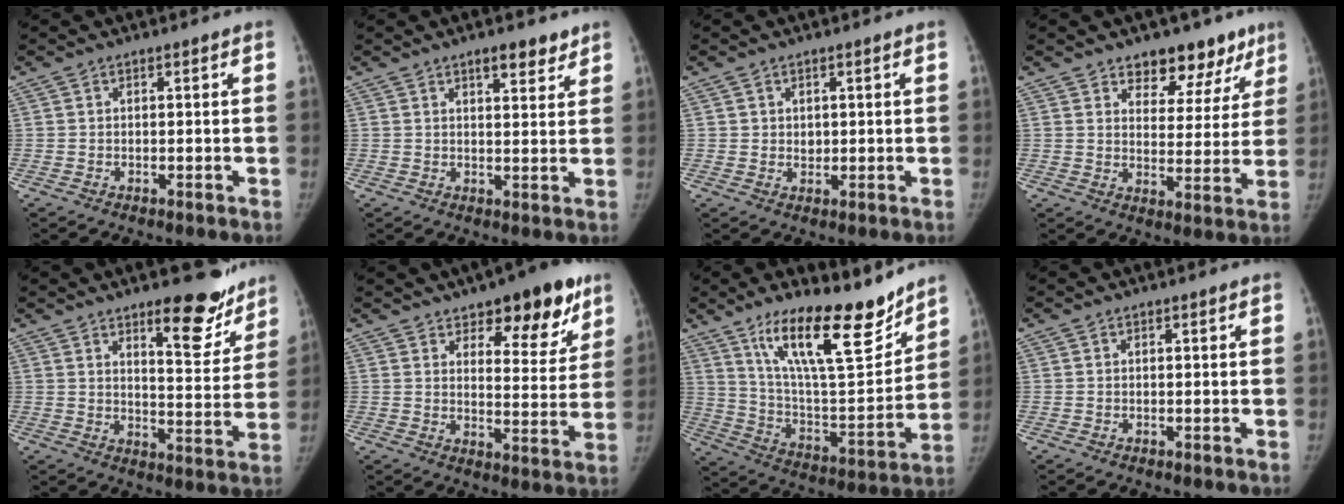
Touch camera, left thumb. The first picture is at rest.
{"total": 4.8, "force": [3.4, 1.8, 3.0], "torque": [-0.026, -0.021, 0.049]}
{"total": 2.0, "force": [0.5, 1.7, 0.8], "torque": [-0.002, -0.004, 0.011]}
{"total": 11.1, "force": [7.9, 6.4, 4.4], "torque": [0.001, -0.039, 0.107]}
{"total": 12.2, "force": [8.7, 4.1, 7.5], "torque": [-0.058, -0.064, 0.125]}
{"total": 14.4, "force": [8.9, 6.1, 9.5], "torque": [-0.069, -0.046, 0.122]}
{"total": 21.7, "force": [15.3, 5.9, 14.2], "torque": [-0.197, -0.089, 0.266]}
{"total": 0.0}